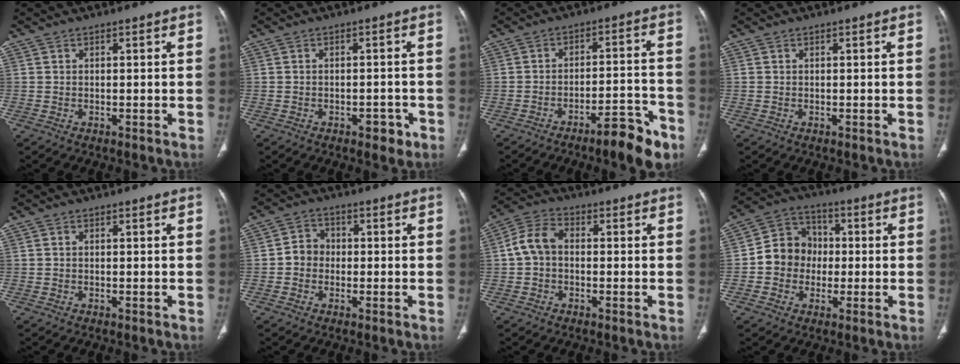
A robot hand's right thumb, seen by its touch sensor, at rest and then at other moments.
{"total": 3.1, "force": [-1.7, 1.7, 2.0], "torque": [-0.014, 0.008, -0.018]}
{"total": 9.9, "force": [-6.6, 2.4, 7.0], "torque": [-0.088, 0.050, -0.094]}
{"total": 0.0}
{"total": 0.0}
{"total": 3.9, "force": [-0.6, 3.5, 1.6], "torque": [-0.010, 0.013, -0.018]}
{"total": 6.2, "force": [-0.2, 4.4, 4.3], "torque": [-0.081, 0.020, -0.014]}
{"total": 9.8, "force": [-0.8, 8.8, 4.1], "torque": [-0.036, 0.029, -0.026]}